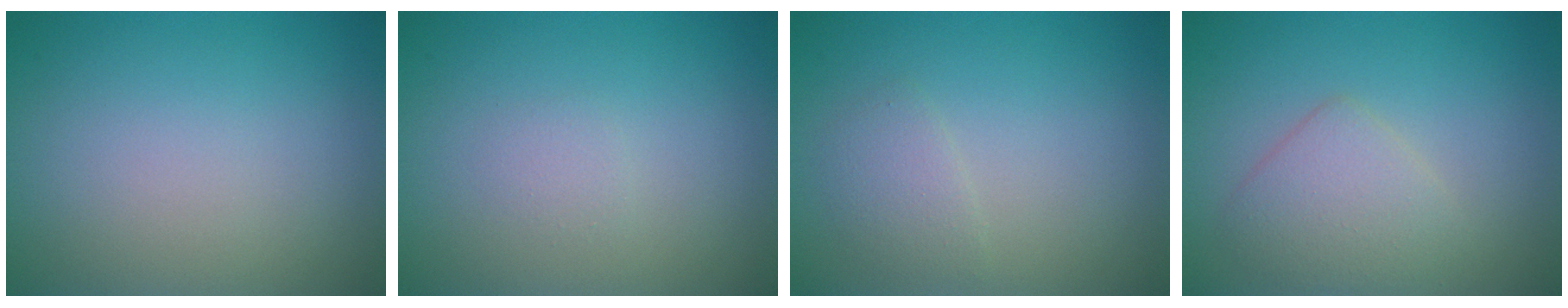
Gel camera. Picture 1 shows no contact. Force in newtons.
{"total": 0.7, "press": 0.7, "slide": 0.0}
{"total": 1.6, "press": 1.6, "slide": 0.1}
{"total": 3.0, "press": 3.0, "slide": 0.1}